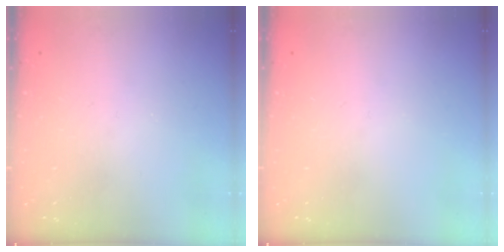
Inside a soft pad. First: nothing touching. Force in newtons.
{"total": 0.0}